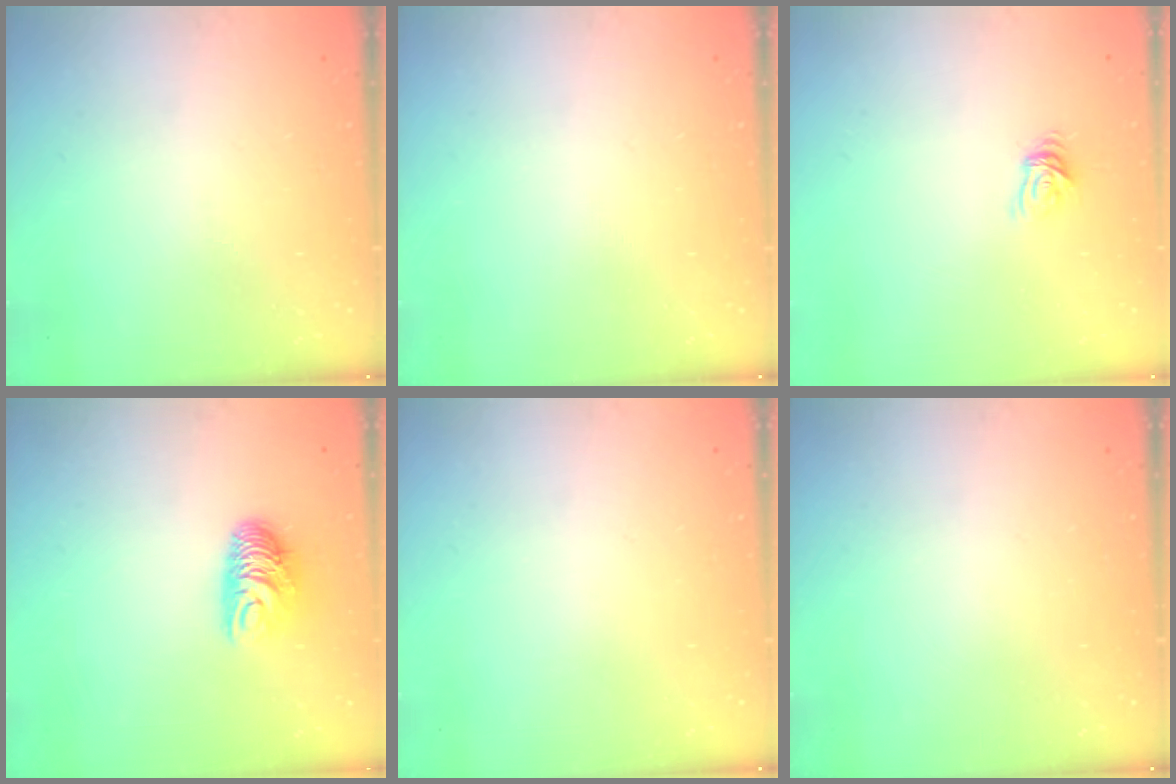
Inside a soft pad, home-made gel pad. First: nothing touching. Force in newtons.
{"total": 0.0}
{"total": 5.1, "press": 5.0, "slide": 0.4}
{"total": 8.4, "press": 8.4, "slide": 0.3}
{"total": 0.0}
{"total": 0.0}